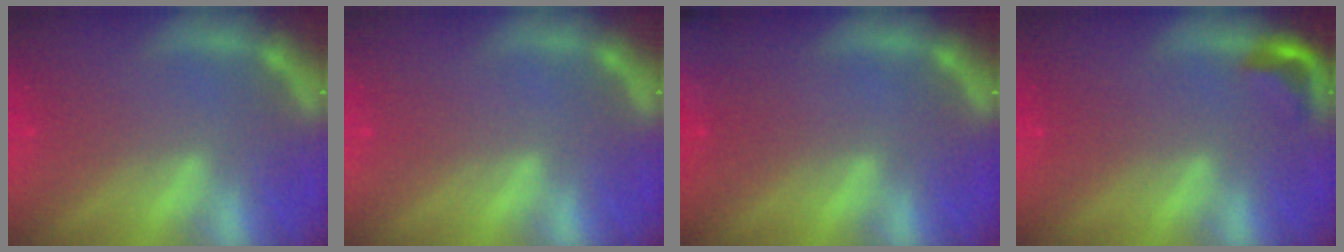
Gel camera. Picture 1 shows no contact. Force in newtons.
{"total": 0.0}
{"total": 8.5}
{"total": 2.4}